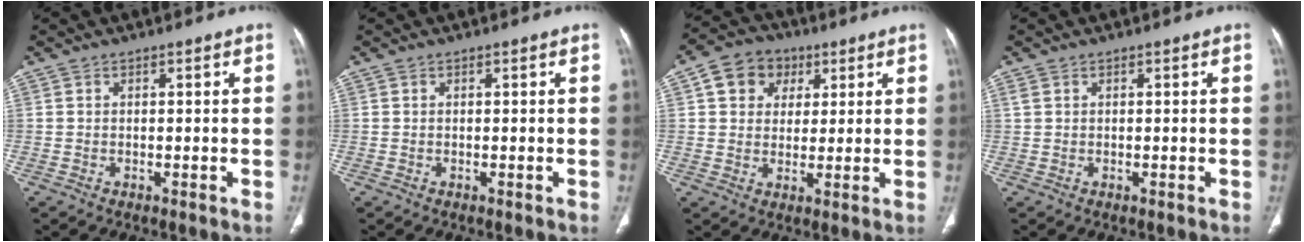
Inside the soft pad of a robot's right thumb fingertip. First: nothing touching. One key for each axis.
{"total": 0.0}
{"total": 8.6, "fx": 3.2, "fy": 7.1, "fz": 3.5, "tx": -0.026, "ty": -0.002, "tz": 0.045}
{"total": 0.7, "fx": 0.3, "fy": 0.6, "fz": 0.3, "tx": -0.007, "ty": 0.007, "tz": 0.009}